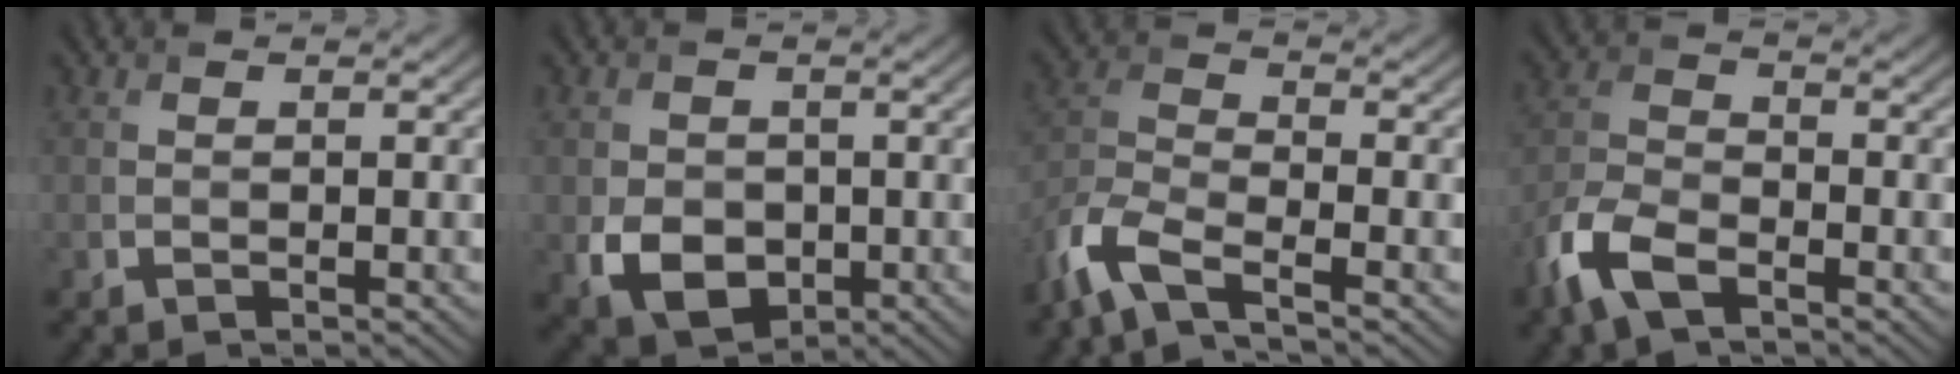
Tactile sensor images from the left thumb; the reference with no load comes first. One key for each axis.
{"total": 6.0, "fx": -1.5, "fy": 4.6, "fz": 3.5, "tx": -0.072, "ty": -0.013, "tz": -0.029}
{"total": 7.6, "fx": -5.3, "fy": 2.3, "fz": 5.0, "tx": -0.118, "ty": -0.008, "tz": -0.126}
{"total": 7.4, "fx": -4.7, "fy": 3.3, "fz": 4.7, "tx": -0.109, "ty": -0.006, "tz": -0.112}